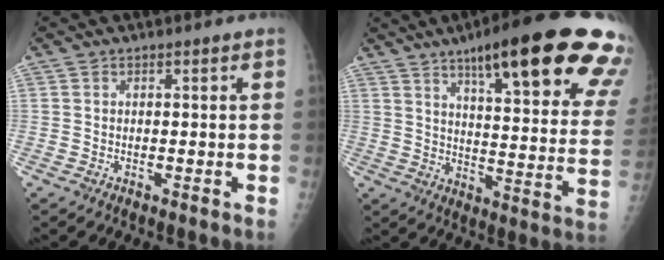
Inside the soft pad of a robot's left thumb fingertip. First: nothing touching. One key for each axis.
{"total": 27.8, "fx": 16.8, "fy": 5.6, "fz": 21.4, "tx": -0.244, "ty": -0.047, "tz": 0.224}